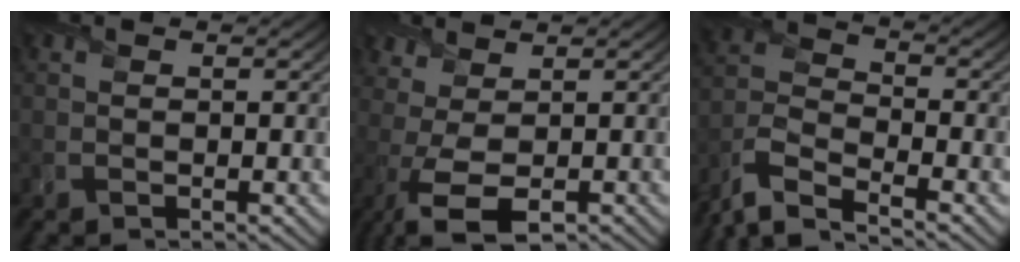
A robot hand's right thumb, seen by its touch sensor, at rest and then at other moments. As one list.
[{"total": 5.1, "force": [-1.2, 2.3, 4.4], "torque": [-0.098, 0.005, -0.026]}, {"total": 9.3, "force": [-7.7, 2.4, 4.5], "torque": [-0.101, -0.010, -0.162]}]